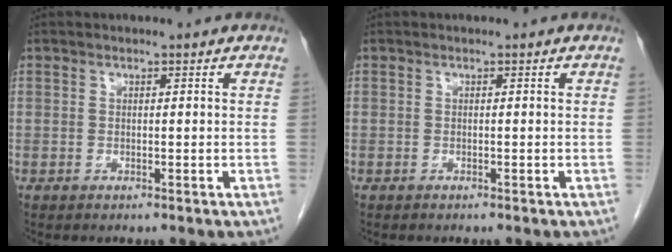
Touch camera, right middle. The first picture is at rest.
{"total": 0.0}